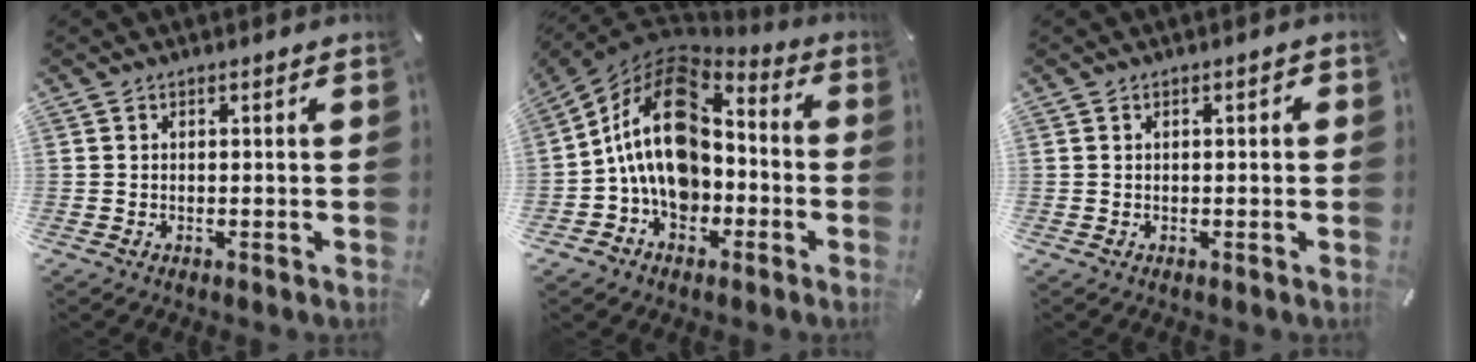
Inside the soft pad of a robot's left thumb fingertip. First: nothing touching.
{"total": 17.2, "force": [-0.5, 13.2, 11.0], "torque": [-0.211, 0.014, -0.013]}
{"total": 1.0, "force": [0.0, 0.5, 0.9], "torque": [-0.015, 0.006, -0.002]}